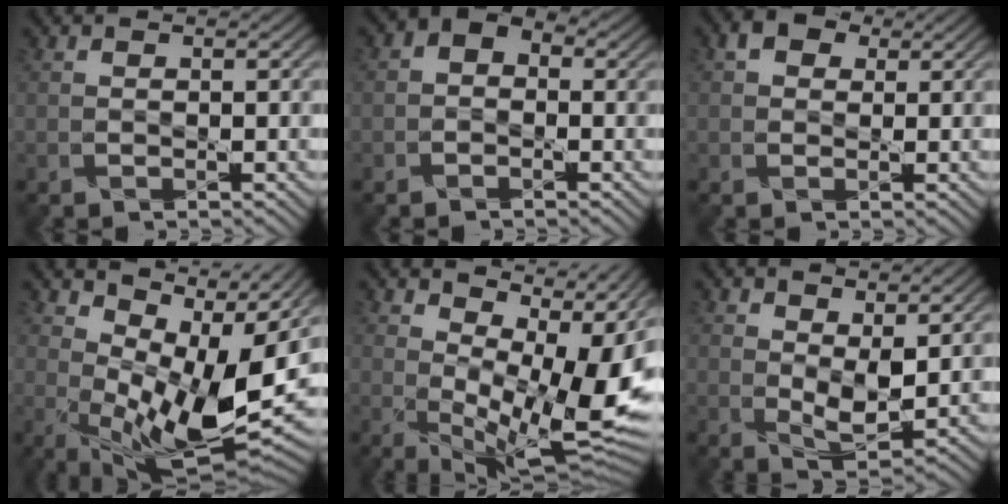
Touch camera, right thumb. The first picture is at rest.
{"total": 2.5, "force": [0.1, 2.0, 1.5], "torque": [-0.022, 0.010, -0.010]}
{"total": 2.4, "force": [1.0, 2.0, 0.9], "torque": [-0.017, 0.006, 0.008]}
{"total": 13.8, "force": [4.3, 5.6, 11.8], "torque": [-0.204, -0.008, 0.088]}
{"total": 14.5, "force": [3.2, 6.7, 12.4], "torque": [-0.177, -0.004, 0.078]}
{"total": 4.0, "force": [1.1, 2.0, 3.3], "torque": [-0.072, -0.008, 0.028]}